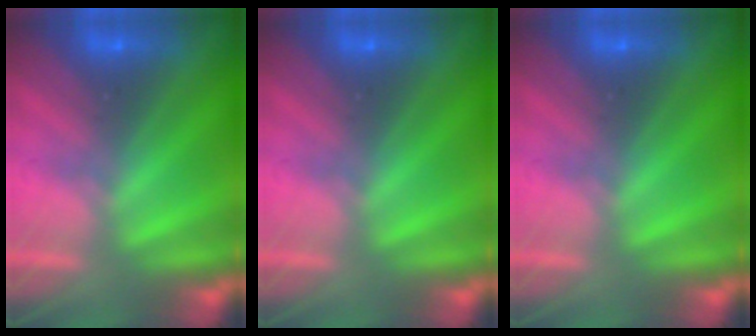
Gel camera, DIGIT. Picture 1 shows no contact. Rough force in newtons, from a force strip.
{"total": 0.0}
{"total": 0.0}